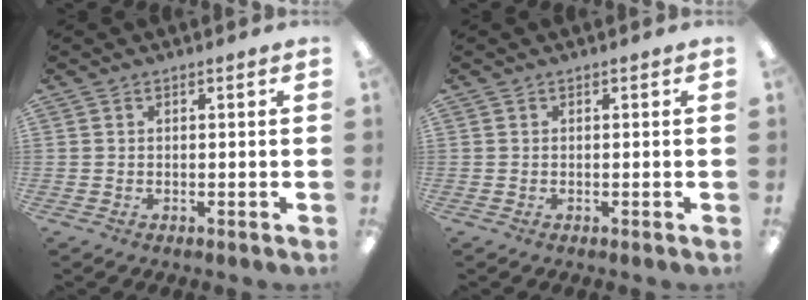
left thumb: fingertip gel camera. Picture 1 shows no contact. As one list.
[{"total": 0.0}]